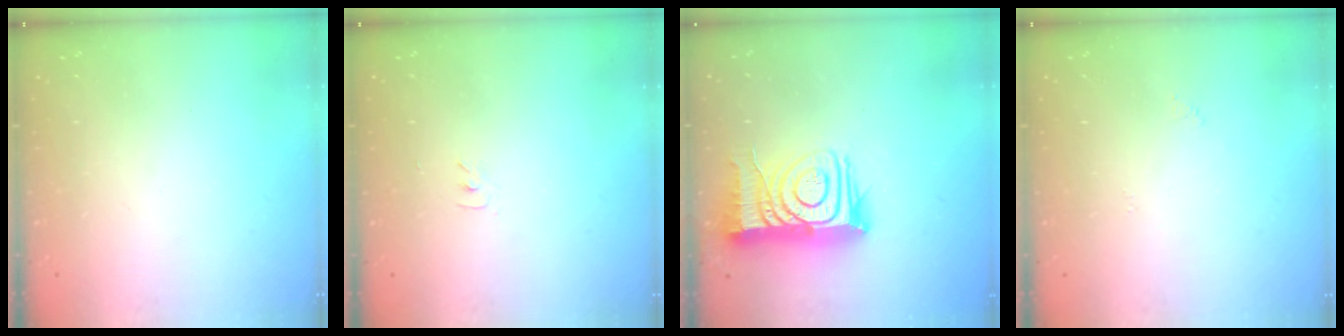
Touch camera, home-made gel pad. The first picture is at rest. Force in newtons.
{"total": 3.5, "press": 3.5, "slide": 0.5}
{"total": 15.9, "press": 15.8, "slide": 1.6}
{"total": 3.3, "press": 3.3, "slide": 0.5}